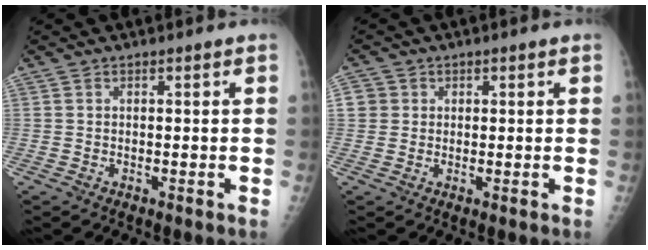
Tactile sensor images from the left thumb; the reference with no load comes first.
{"total": 3.1, "force": [0.5, 3.1, 0.3], "torque": [0.014, 0.000, 0.008]}